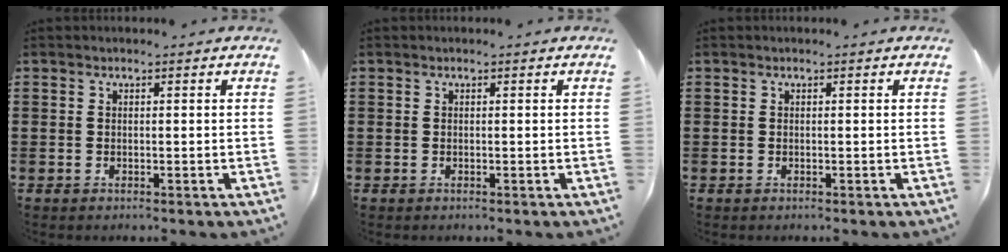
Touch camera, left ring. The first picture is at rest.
{"total": 0.0}
{"total": 0.0}